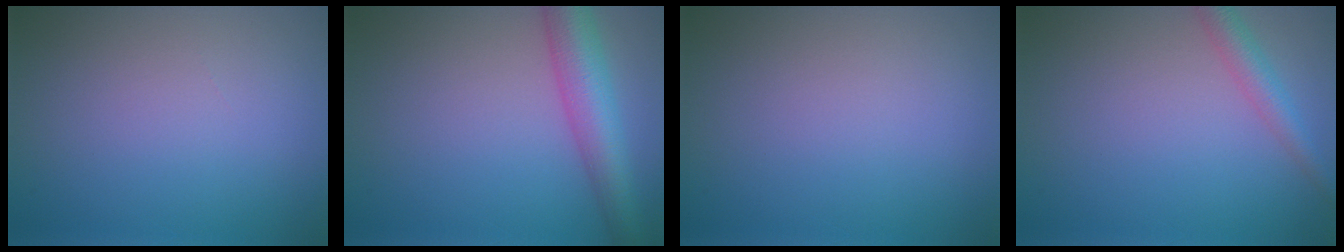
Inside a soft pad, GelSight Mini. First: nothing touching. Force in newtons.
{"total": 6.1, "press": 6.1, "slide": 0.2}
{"total": 0.0}
{"total": 2.7, "press": 2.7, "slide": 0.1}